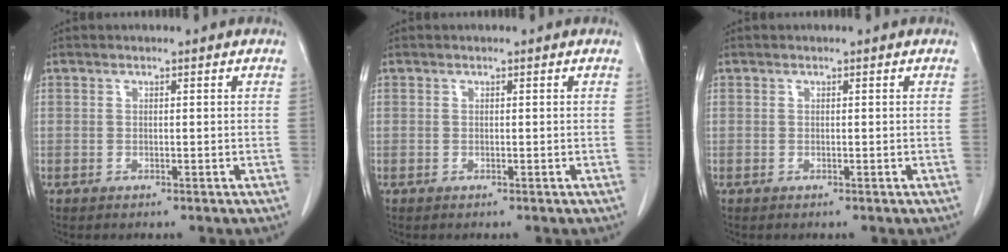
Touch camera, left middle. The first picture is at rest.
{"total": 0.0}
{"total": 0.0}